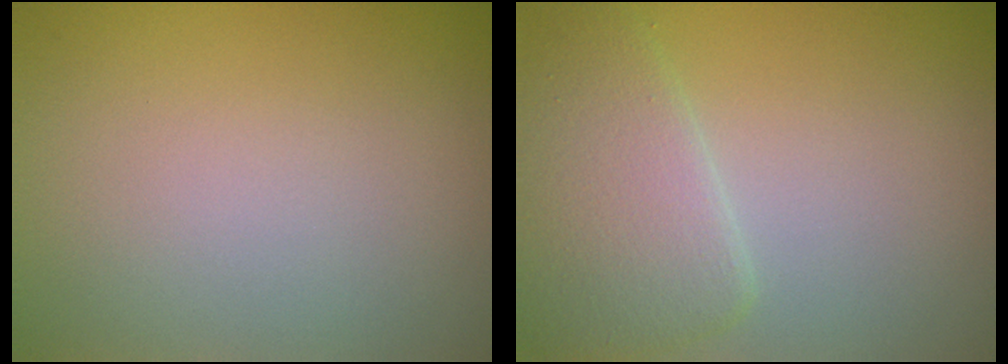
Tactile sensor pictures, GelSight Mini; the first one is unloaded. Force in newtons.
{"total": 4.1, "press": 4.1, "slide": 0.2}